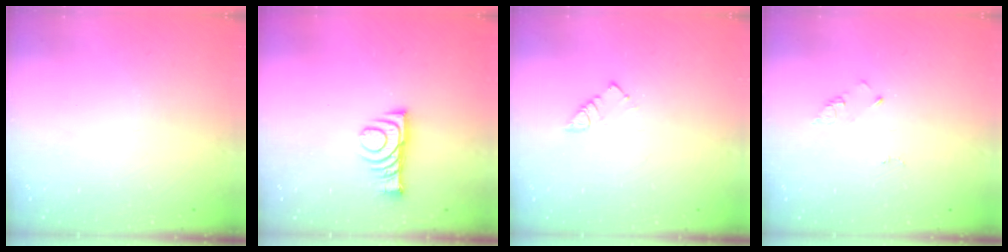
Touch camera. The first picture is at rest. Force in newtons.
{"total": 9.4, "press": 9.4, "slide": 0.9}
{"total": 2.9, "press": 2.9, "slide": 0.5}
{"total": 2.9, "press": 2.9, "slide": 0.3}